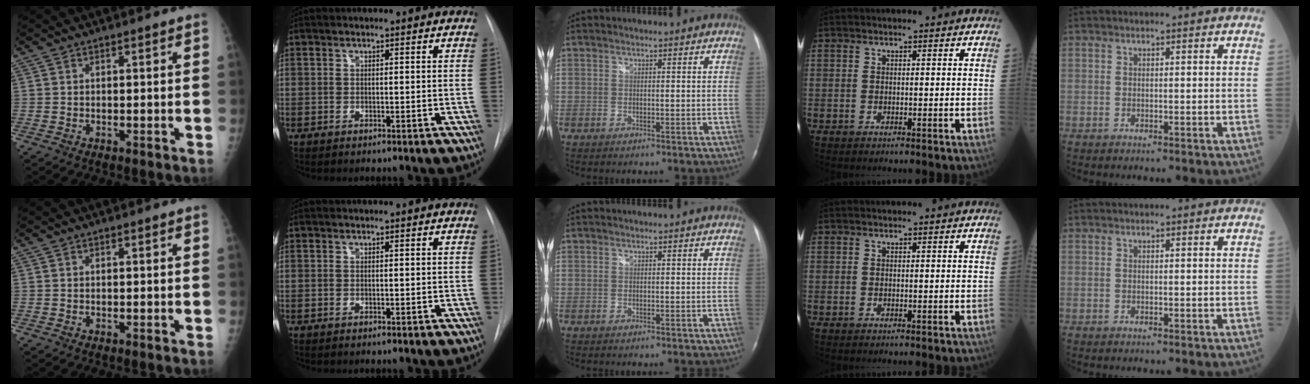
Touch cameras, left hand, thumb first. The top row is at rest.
{}